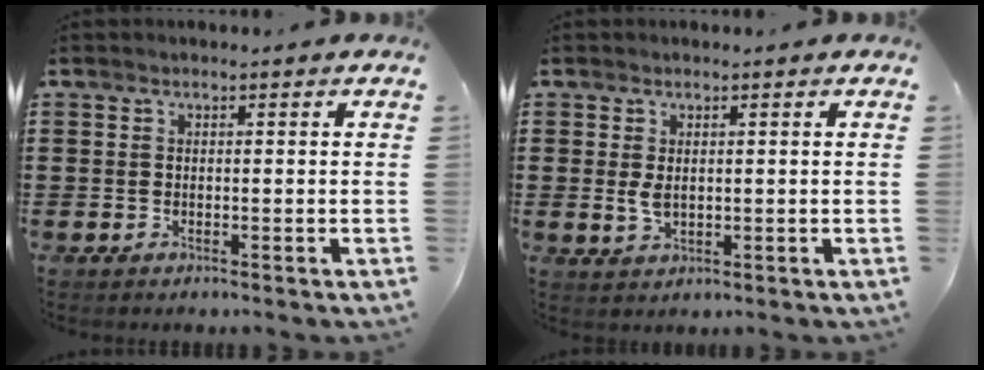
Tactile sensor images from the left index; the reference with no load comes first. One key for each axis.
{"total": 2.5, "fx": 0.4, "fy": 1.3, "fz": 2.1, "tx": -0.058, "ty": -0.002, "tz": 0.003}